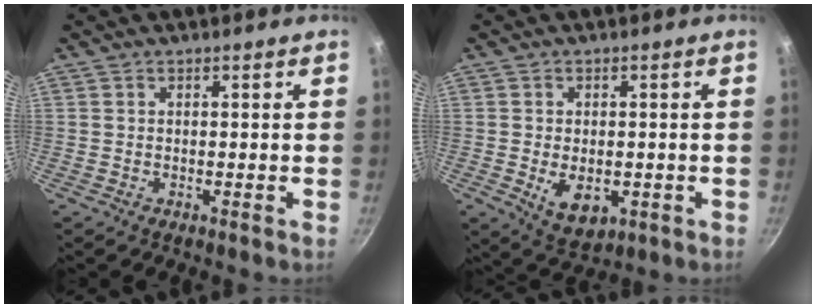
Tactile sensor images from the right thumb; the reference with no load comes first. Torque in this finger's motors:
{"motor_torque": [-0.38, 0.15, -0.26, -0.05, 0.20]}